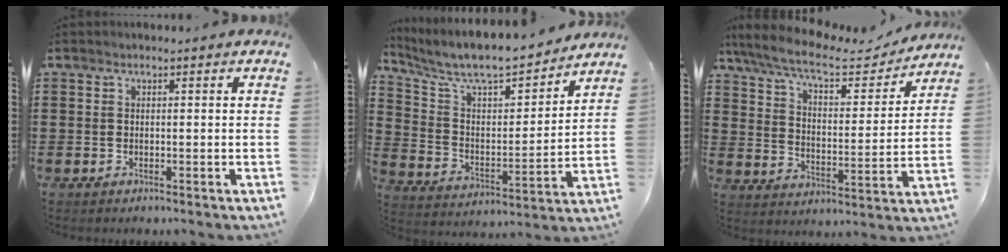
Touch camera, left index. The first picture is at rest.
{"total": 8.6, "force": [7.7, 1.5, 3.5], "torque": [-0.105, -0.055, 0.129]}
{"total": 9.3, "force": [7.6, 1.8, 4.9], "torque": [-0.126, -0.034, 0.131]}